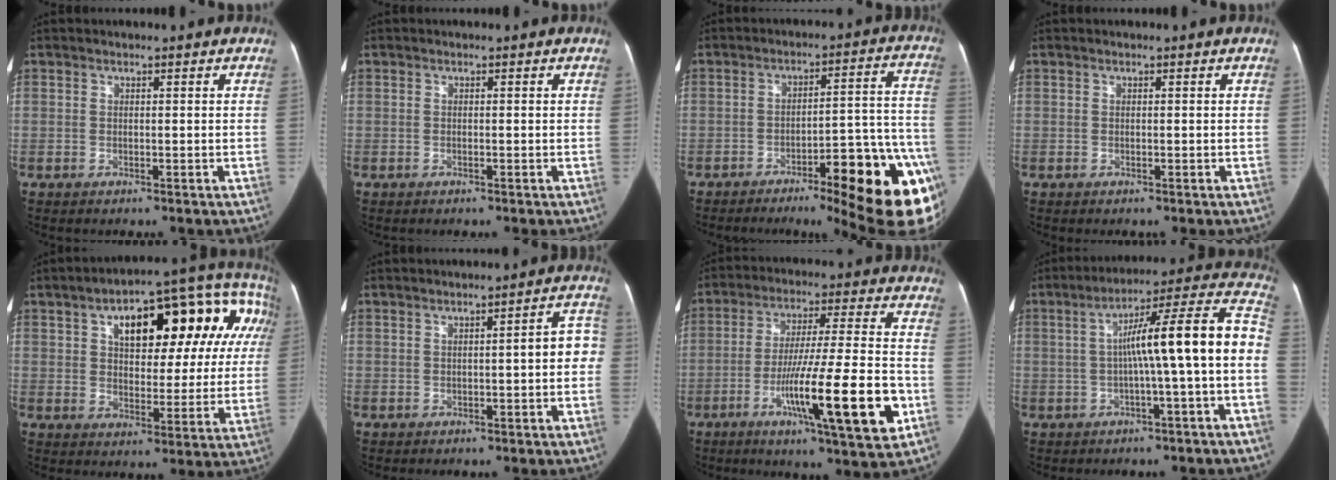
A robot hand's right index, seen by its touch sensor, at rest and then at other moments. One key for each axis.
{"total": 0.0}
{"total": 21.9, "fx": -11.4, "fy": 2.9, "fz": 18.5, "tx": -0.142, "ty": 0.026, "tz": -0.155}
{"total": 0.0}
{"total": 20.4, "fx": 6.9, "fy": 8.9, "fz": 17.0, "tx": -0.221, "ty": 0.062, "tz": 0.095}
{"total": 4.7, "fx": -0.4, "fy": 1.0, "fz": 4.5, "tx": -0.045, "ty": 0.024, "tz": -0.010}
{"total": 18.2, "fx": -6.6, "fy": 0.6, "fz": 16.9, "tx": -0.257, "ty": -0.014, "tz": -0.104}
{"total": 14.6, "fx": -1.2, "fy": -0.4, "fz": 14.5, "tx": -0.207, "ty": 0.046, "tz": -0.024}